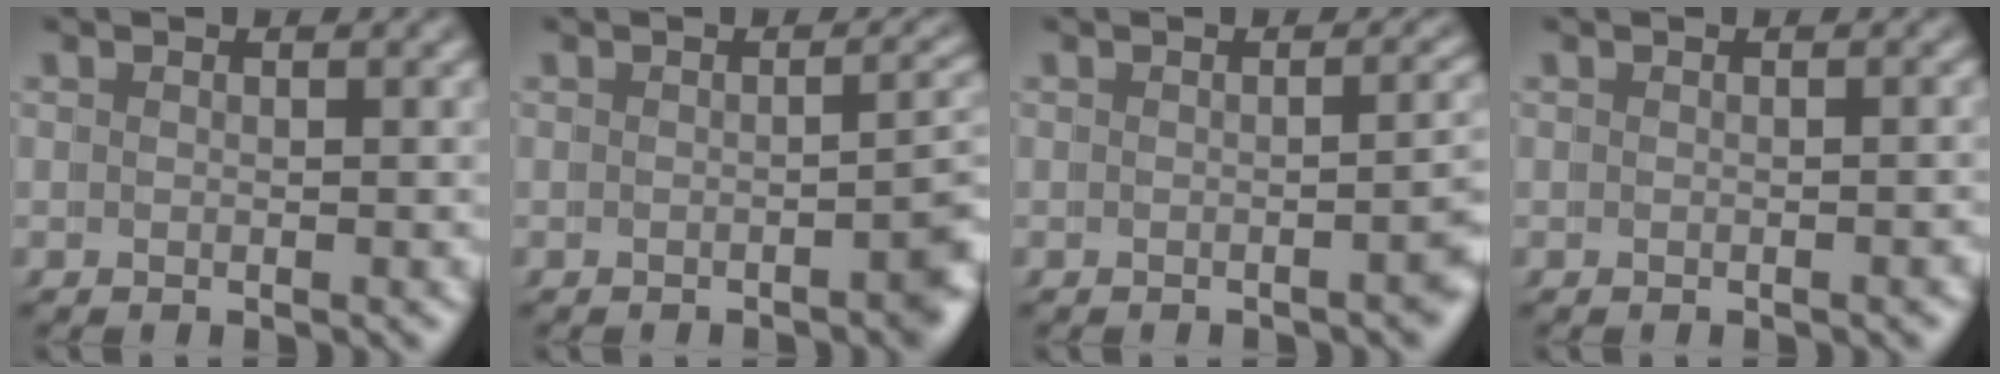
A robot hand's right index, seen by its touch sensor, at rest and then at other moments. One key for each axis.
{"total": 2.8, "fx": -1.3, "fy": 0.6, "fz": 2.4, "tx": -0.008, "ty": 0.003, "tz": -0.022}
{"total": 2.1, "fx": -1.0, "fy": 0.2, "fz": 1.8, "tx": -0.004, "ty": 0.003, "tz": -0.016}
{"total": 0.5, "fx": -0.4, "fy": 0.1, "fz": 0.3, "tx": 0.000, "ty": 0.004, "tz": -0.007}